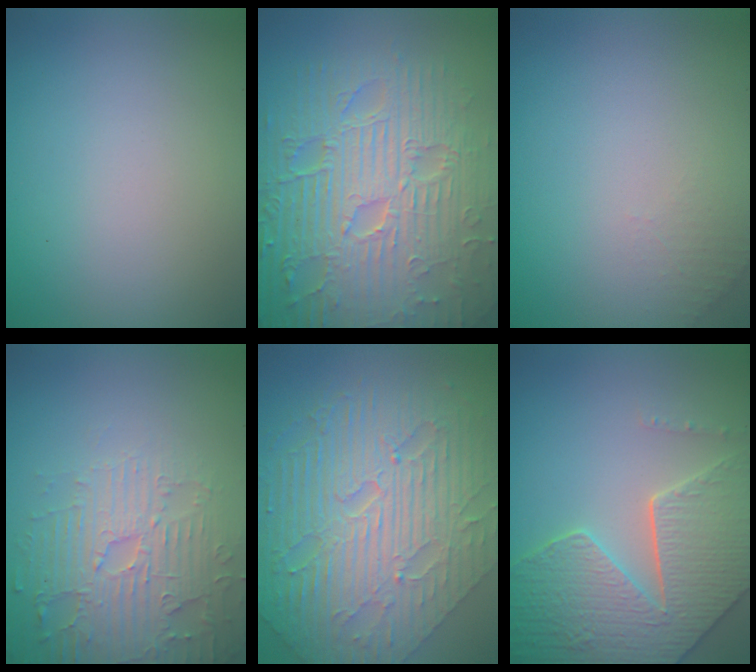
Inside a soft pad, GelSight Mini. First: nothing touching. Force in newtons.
{"total": 12.0, "press": 7.8, "slide": 9.1}
{"total": 1.0, "press": 0.9, "slide": 0.3}
{"total": 4.5, "press": 4.1, "slide": 1.8}
{"total": 10.7, "press": 7.2, "slide": 8.0}
{"total": 7.1, "press": 5.9, "slide": 4.0}